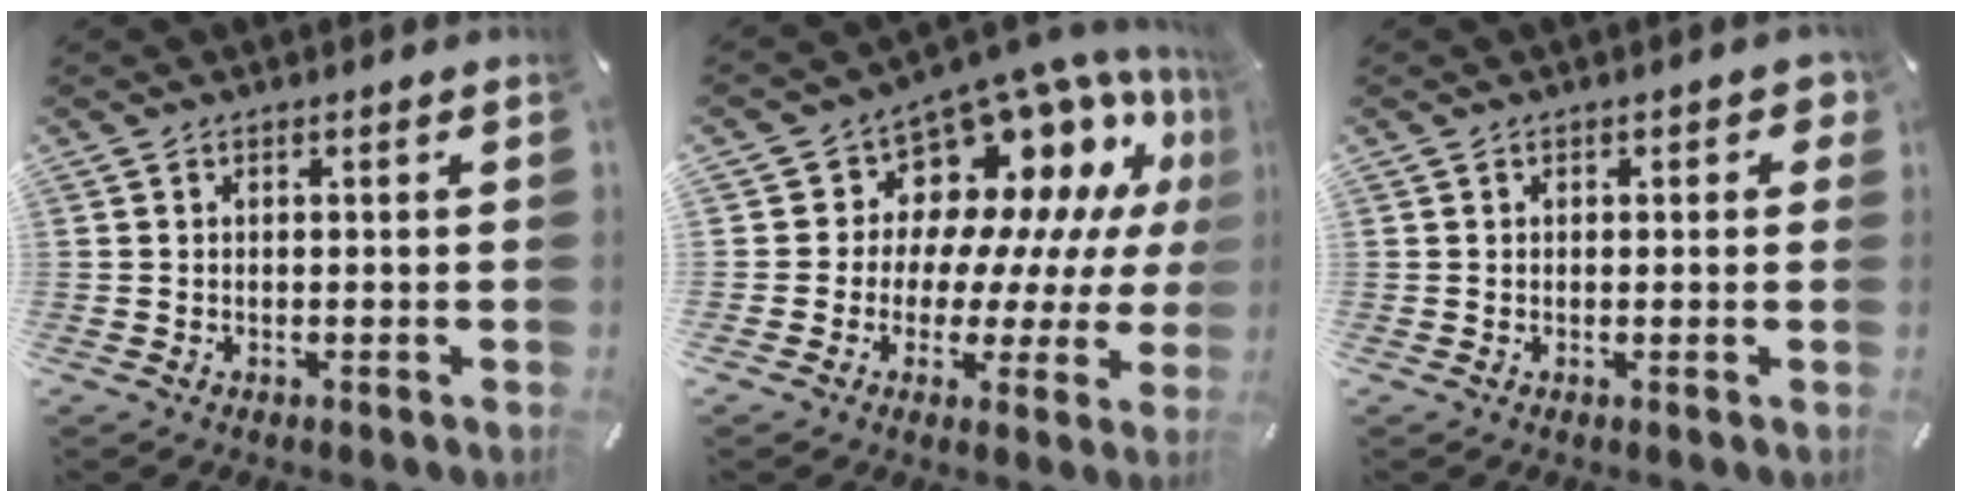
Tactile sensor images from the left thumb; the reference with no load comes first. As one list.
[{"total": 13.5, "force": [9.6, 8.4, 4.2], "torque": [-0.065, -0.105, 0.167]}, {"total": 1.7, "force": [0.3, 1.3, 1.1], "torque": [-0.005, 0.001, 0.001]}]